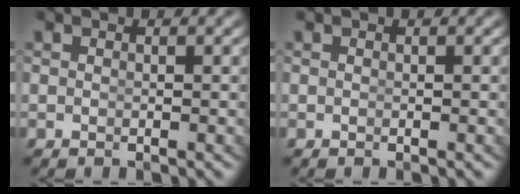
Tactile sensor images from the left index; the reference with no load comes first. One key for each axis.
{"total": 0.0}